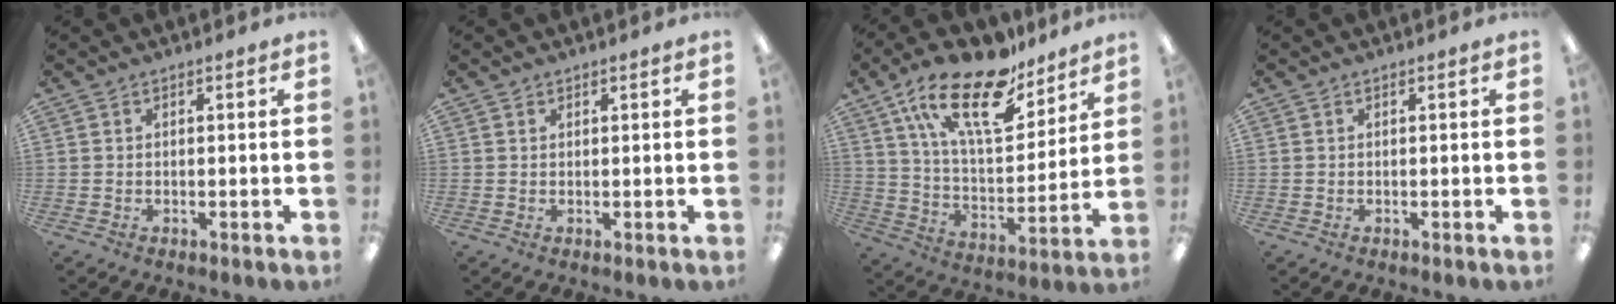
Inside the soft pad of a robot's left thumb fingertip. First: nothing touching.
{"total": 0.6, "force": [0.6, 0.3, -0.1], "torque": [0.001, 0.000, 0.011]}
{"total": 22.5, "force": [14.8, 9.2, 14.2], "torque": [-0.246, -0.077, 0.257]}
{"total": 0.0}